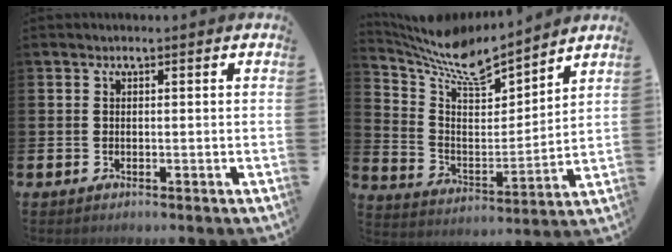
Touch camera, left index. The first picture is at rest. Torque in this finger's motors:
{"motor_torque": [1.07, -1.07, 0.30, 0.16]}